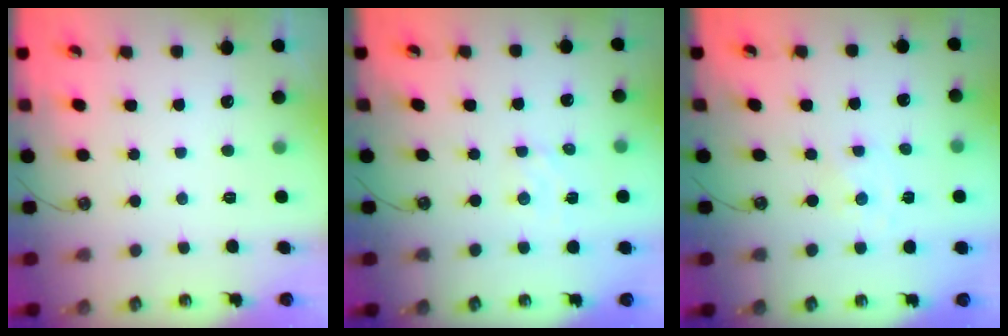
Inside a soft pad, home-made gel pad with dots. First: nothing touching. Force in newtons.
{"total": 2.9, "press": 2.9, "slide": 0.3}
{"total": 0.0}